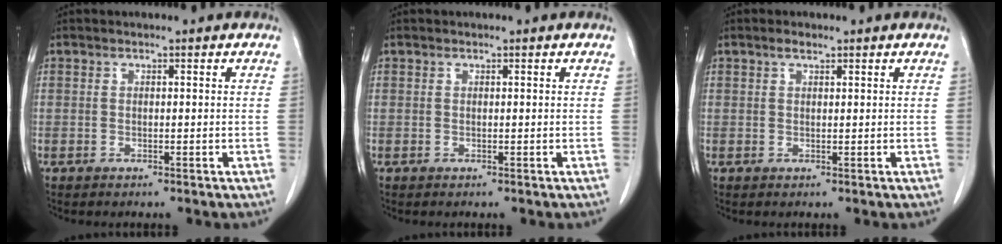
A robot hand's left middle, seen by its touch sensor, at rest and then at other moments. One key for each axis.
{"total": 0.0}
{"total": 1.3, "fx": 0.9, "fy": 0.4, "fz": 0.8, "tx": -0.018, "ty": 0.003, "tz": 0.018}